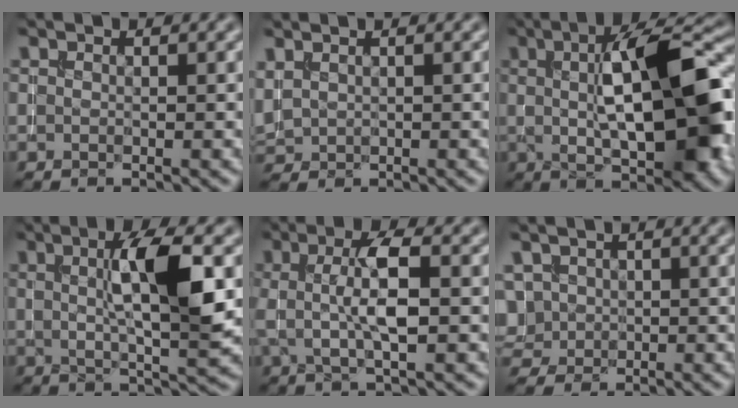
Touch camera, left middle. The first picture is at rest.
{"total": 1.9, "force": [1.1, 1.2, 1.0], "torque": [-0.030, 0.012, 0.026]}
{"total": 12.2, "force": [1.2, 3.6, 11.6], "torque": [-0.151, 0.016, 0.014]}
{"total": 7.4, "force": [1.3, 1.7, 7.1], "torque": [-0.105, 0.006, 0.019]}
{"total": 4.4, "force": [0.3, 0.9, 4.3], "torque": [-0.079, 0.005, 0.005]}
{"total": 2.2, "force": [0.4, 2.0, 0.9], "torque": [-0.020, 0.003, 0.008]}